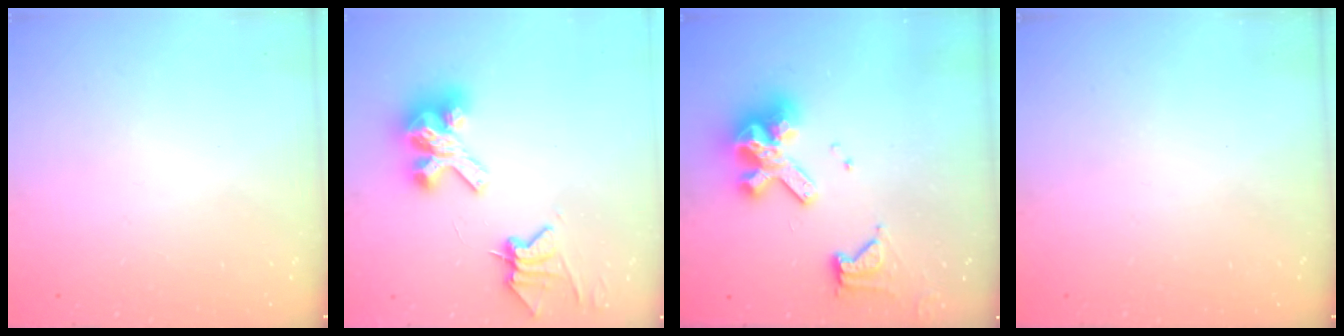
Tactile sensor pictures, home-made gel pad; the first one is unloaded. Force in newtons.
{"total": 10.4, "press": 10.3, "slide": 1.0}
{"total": 12.2, "press": 12.1, "slide": 1.3}
{"total": 0.0}